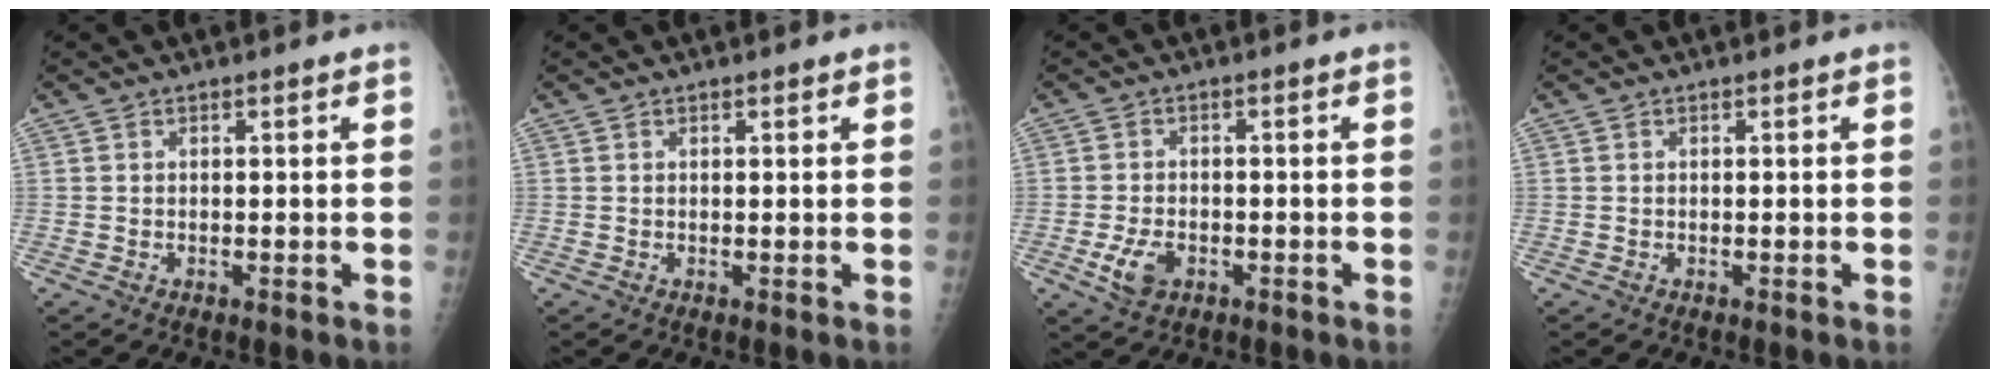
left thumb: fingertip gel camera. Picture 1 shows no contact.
{"total": 0.6, "force": [0.4, 0.2, 0.4], "torque": [-0.005, -0.001, 0.006]}
{"total": 4.8, "force": [-1.9, 3.0, 3.2], "torque": [-0.064, 0.004, -0.031]}
{"total": 0.0}